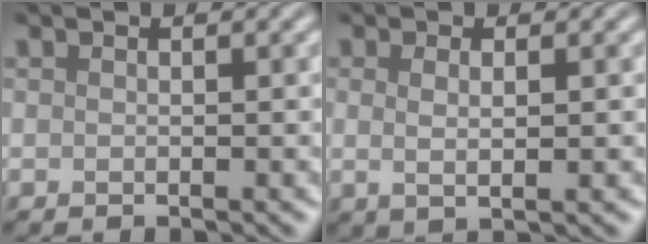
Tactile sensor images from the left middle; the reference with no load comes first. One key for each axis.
{"total": 1.7, "fx": 0.3, "fy": 0.4, "fz": 1.6, "tx": -0.030, "ty": -0.002, "tz": 0.007}